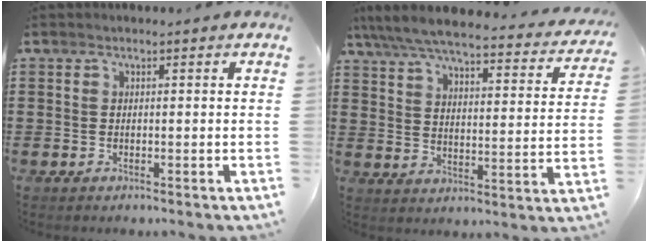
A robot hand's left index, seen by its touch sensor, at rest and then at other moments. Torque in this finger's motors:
{"motor_torque": [1.14, -1.00, 1.05, 0.21]}